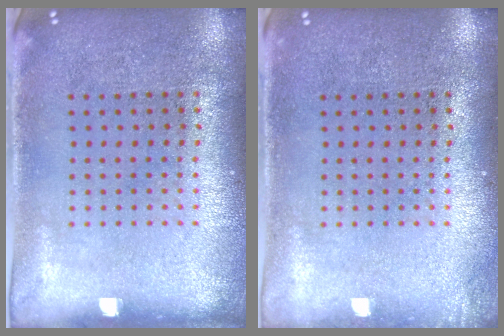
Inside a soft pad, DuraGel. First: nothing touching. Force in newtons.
{"total": 0.7, "press": 0.7, "slide": 0.1}